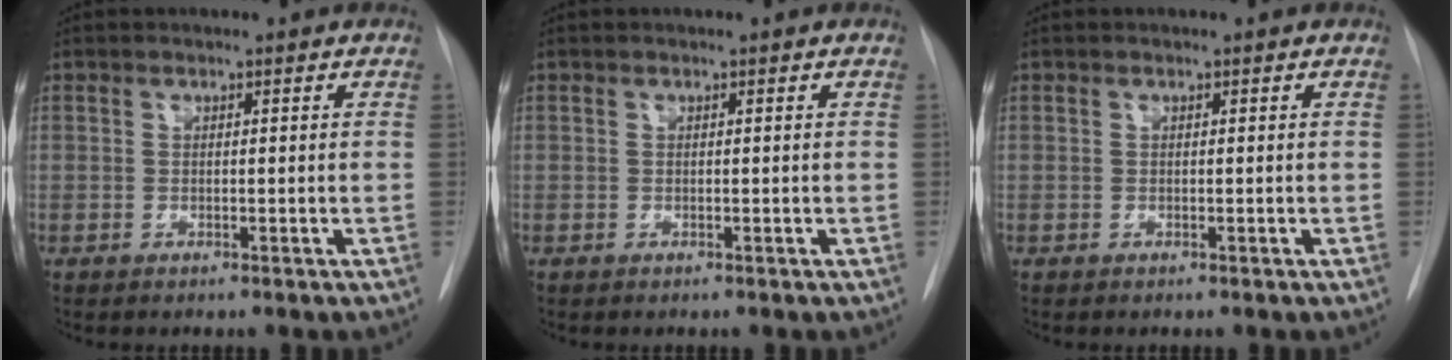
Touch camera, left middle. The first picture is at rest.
{"total": 0.0}
{"total": 0.0}